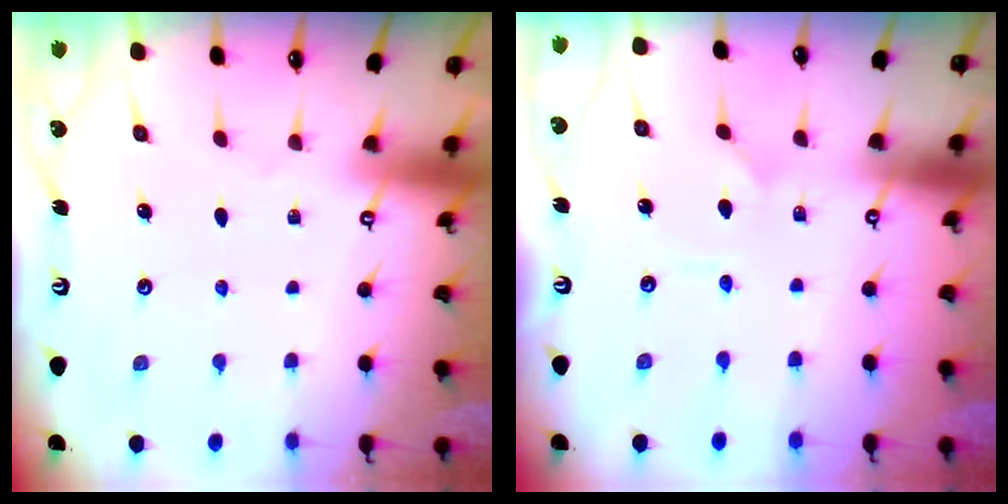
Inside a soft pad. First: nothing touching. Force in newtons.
{"total": 1.8, "press": 1.7, "slide": 0.5}